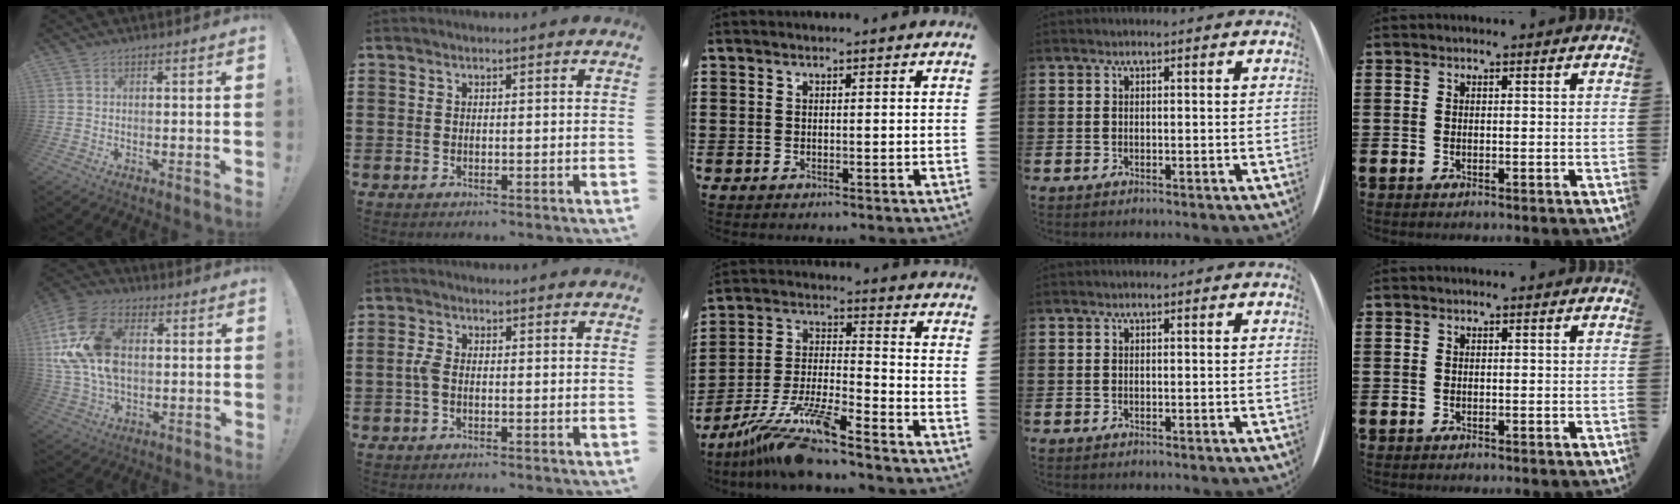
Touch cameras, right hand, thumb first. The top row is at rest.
{"thumb": {"total": 19.3, "force": [2.9, 13.2, 13.8], "torque": [-0.265, 0.003, 0.057]}, "index": {"total": 2.2, "force": [-0.5, 0.9, 1.9], "torque": [-0.053, -0.004, -0.014]}, "middle": {"total": 11.8, "force": [-10.1, 0.3, 6.1], "torque": [-0.133, 0.002, -0.203]}}